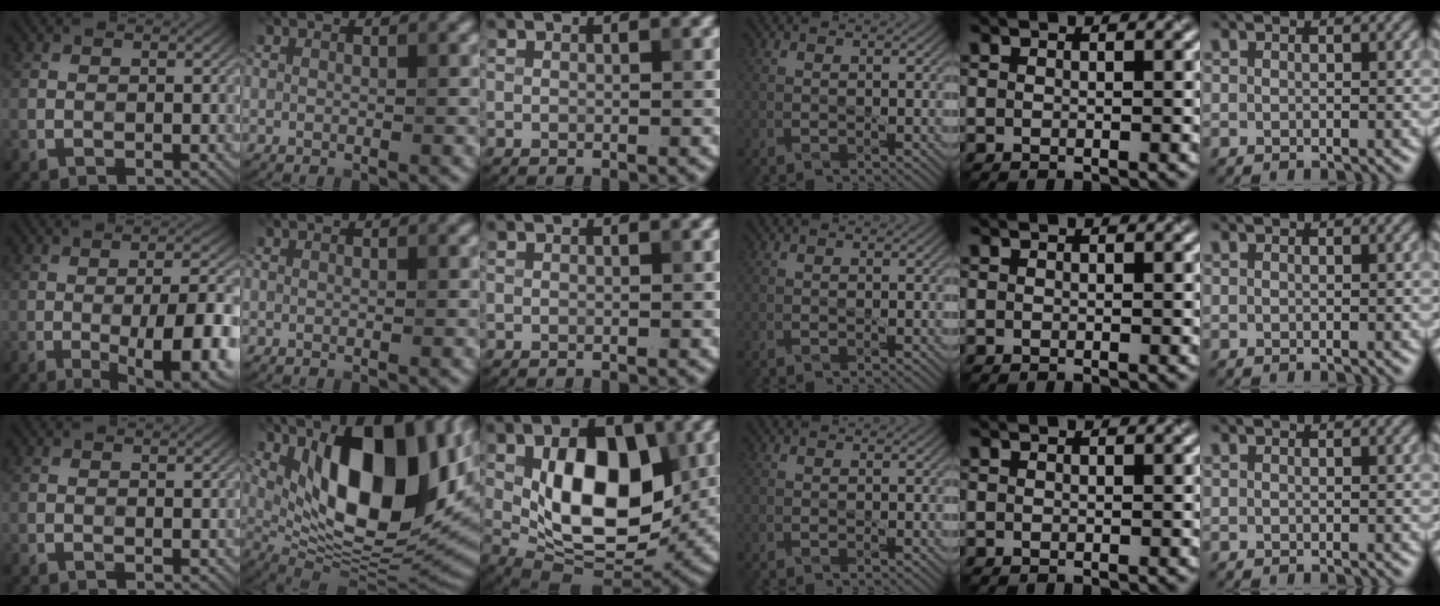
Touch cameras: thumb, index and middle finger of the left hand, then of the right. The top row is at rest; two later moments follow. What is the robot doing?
{"motion": "pour", "object": "kettle"}